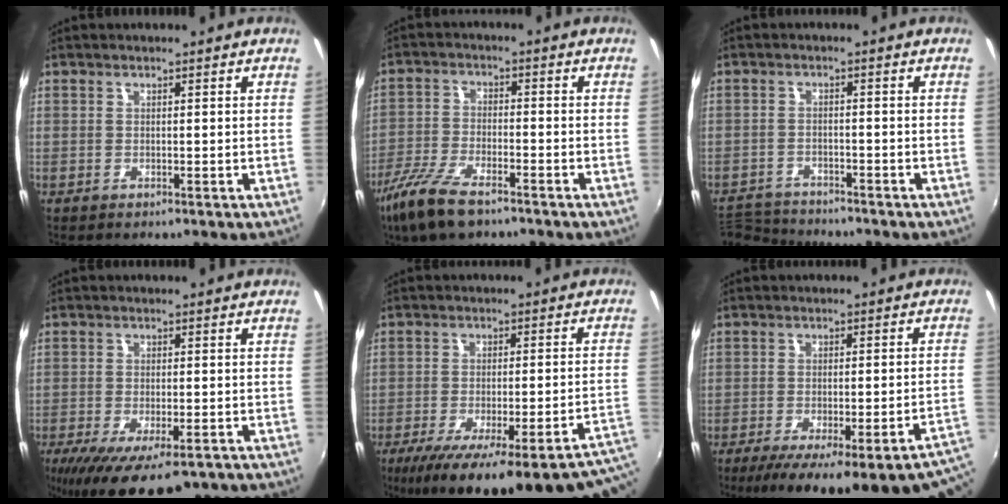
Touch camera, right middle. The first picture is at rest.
{"total": 10.2, "force": [-7.2, 3.3, 6.4], "torque": [-0.152, -0.020, -0.144]}
{"total": 6.8, "force": [-6.6, 1.2, 0.5], "torque": [-0.034, 0.000, -0.122]}
{"total": 14.4, "force": [-9.5, 5.2, 9.5], "torque": [-0.184, -0.047, -0.143]}
{"total": 26.4, "force": [-17.8, 5.7, 18.7], "torque": [-0.251, -0.043, -0.230]}
{"total": 22.8, "force": [-15.4, 5.2, 15.9], "torque": [-0.212, -0.039, -0.193]}